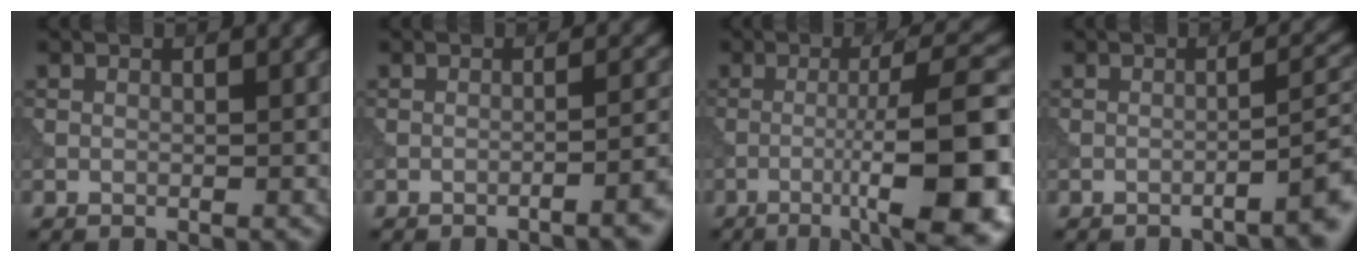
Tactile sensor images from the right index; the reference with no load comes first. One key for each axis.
{"total": 3.7, "fx": -2.0, "fy": 1.0, "fz": 3.0, "tx": -0.022, "ty": 0.014, "tz": -0.037}
{"total": 12.4, "fx": -3.7, "fy": 2.5, "fz": 11.6, "tx": -0.146, "ty": 0.016, "tz": -0.053}
{"total": 4.5, "fx": -2.6, "fy": 0.9, "fz": 3.6, "tx": -0.030, "ty": 0.021, "tz": -0.044}